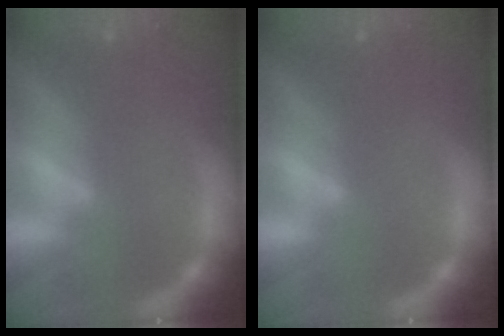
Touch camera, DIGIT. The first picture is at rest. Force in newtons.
{"total": 1.5}